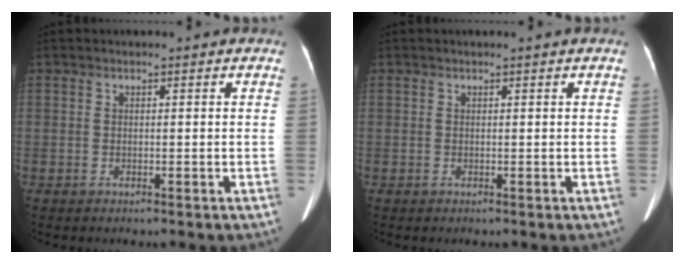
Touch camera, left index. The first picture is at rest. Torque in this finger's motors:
{"motor_torque": [0.27, -0.27, -0.06, 0.00]}